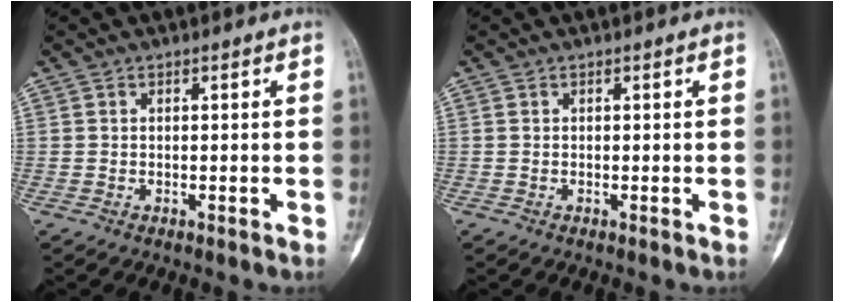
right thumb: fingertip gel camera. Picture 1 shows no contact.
{"total": 0.0}